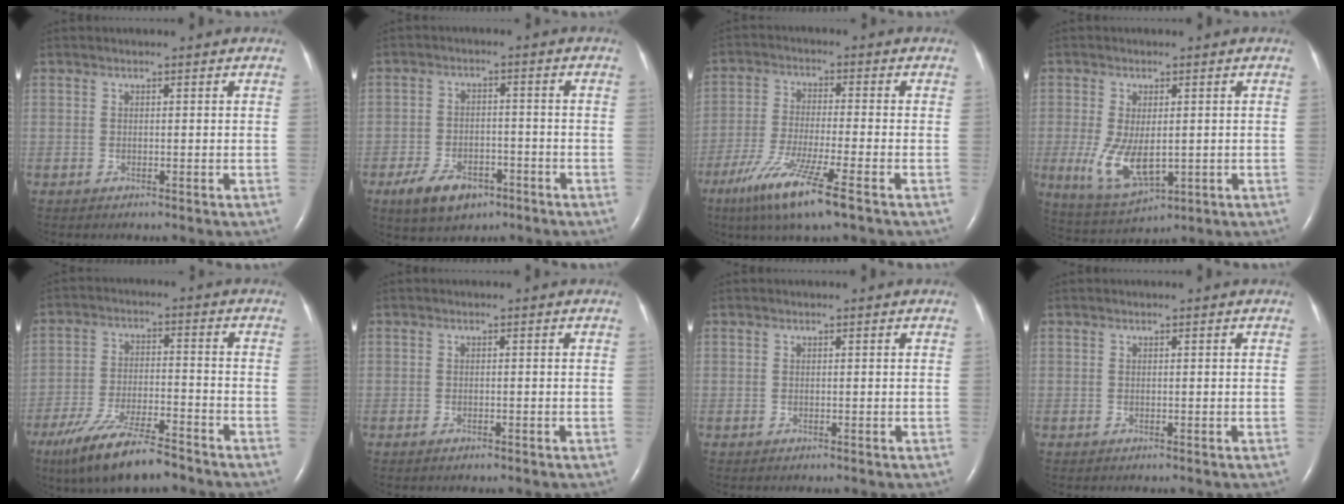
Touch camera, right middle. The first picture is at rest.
{"total": 7.8, "force": [-4.6, 4.3, 4.6], "torque": [-0.087, -0.003, -0.070]}
{"total": 10.9, "force": [-6.4, 0.1, 8.8], "torque": [-0.177, -0.034, -0.119]}
{"total": 8.3, "force": [-1.1, 3.6, 7.4], "torque": [-0.150, -0.021, -0.006]}
{"total": 12.8, "force": [-9.9, 2.3, 7.9], "torque": [-0.146, -0.026, -0.175]}
{"total": 0.7, "force": [-0.6, 0.2, 0.4], "torque": [-0.009, -0.001, -0.007]}
{"total": 0.0}
{"total": 0.0}